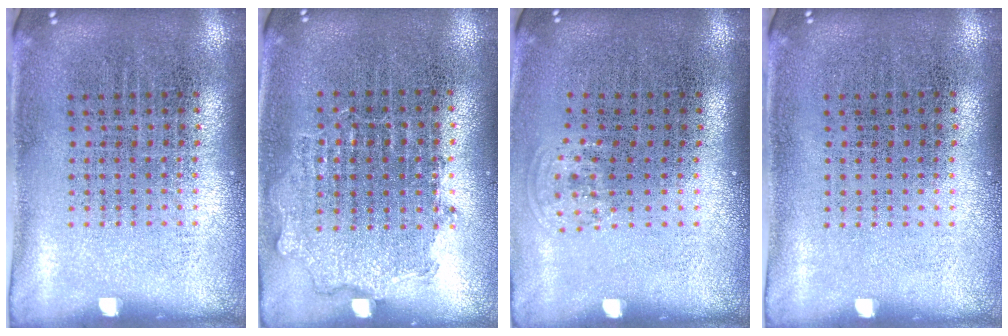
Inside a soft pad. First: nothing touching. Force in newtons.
{"total": 0.9, "press": 0.9, "slide": 0.3}
{"total": 0.8, "press": 0.6, "slide": 0.5}
{"total": 0.0}